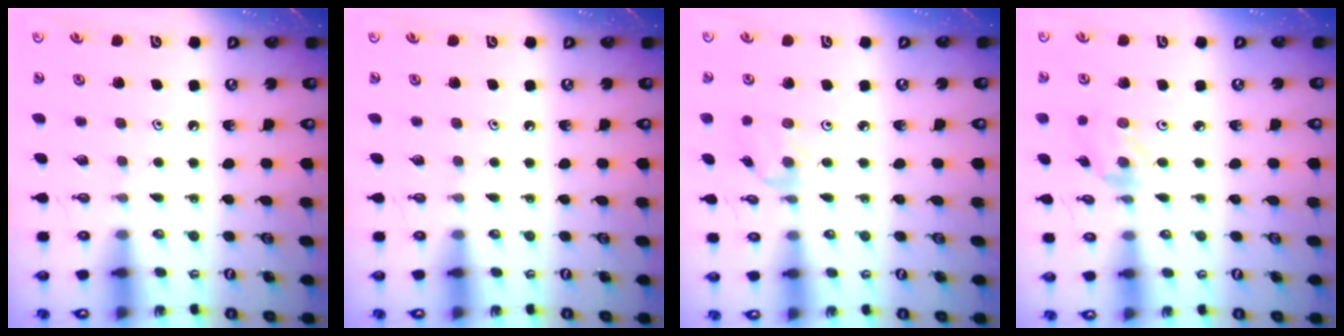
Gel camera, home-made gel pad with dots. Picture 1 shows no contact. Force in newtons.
{"total": 0.0}
{"total": 1.1, "press": 1.1, "slide": 0.3}
{"total": 1.6, "press": 1.5, "slide": 0.3}